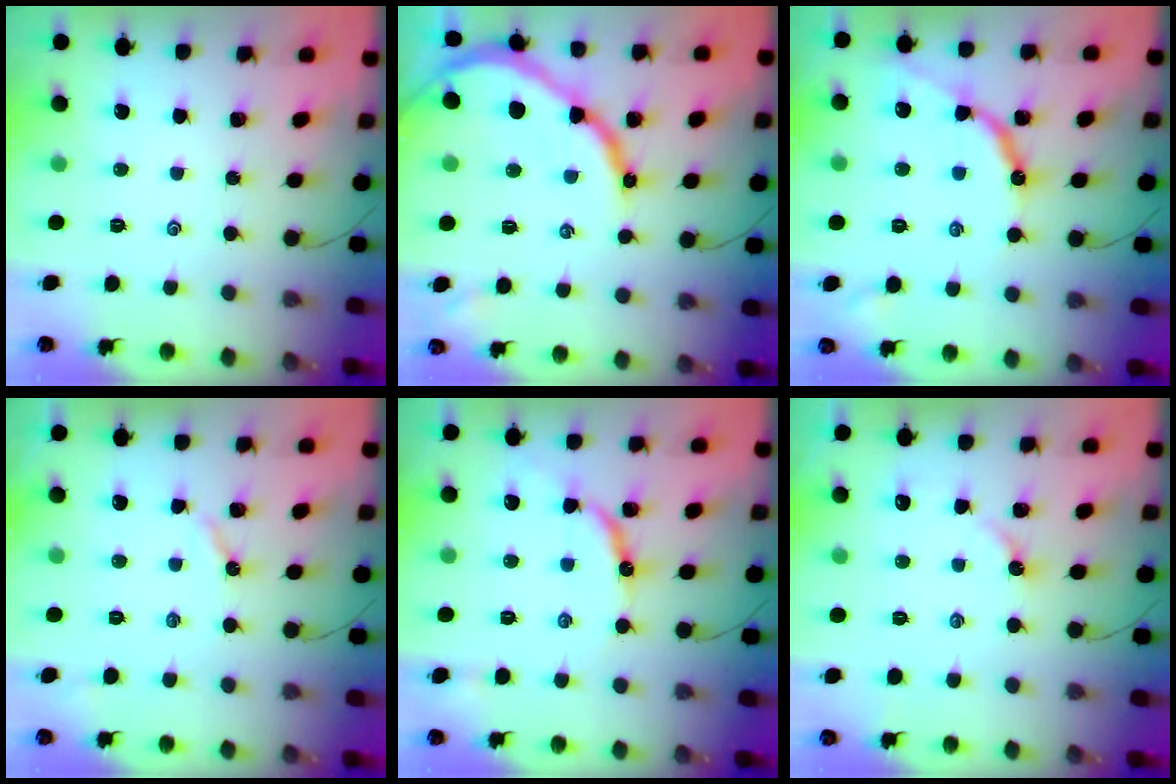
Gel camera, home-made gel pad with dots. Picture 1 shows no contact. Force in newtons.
{"total": 15.4, "press": 15.3, "slide": 1.4}
{"total": 10.3, "press": 10.2, "slide": 0.9}
{"total": 3.2, "press": 3.2, "slide": 0.4}
{"total": 10.8, "press": 10.8, "slide": 1.0}
{"total": 2.2, "press": 2.2, "slide": 0.4}